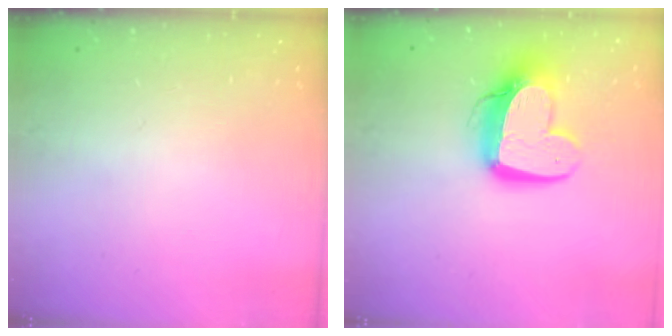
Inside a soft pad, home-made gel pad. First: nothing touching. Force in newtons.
{"total": 14.6, "press": 14.6, "slide": 1.4}